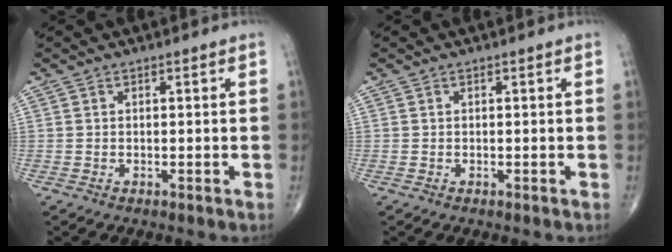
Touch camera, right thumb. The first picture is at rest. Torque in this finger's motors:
{"motor_torque": [-0.01, 0.01, -0.11, -0.10, 0.04]}